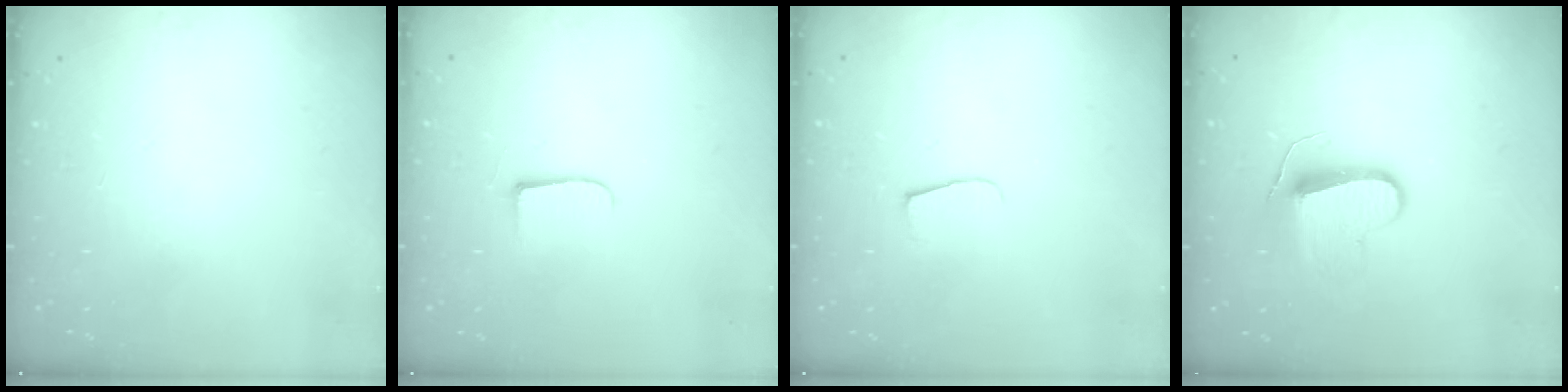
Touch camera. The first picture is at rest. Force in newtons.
{"total": 6.1, "press": 6.1, "slide": 0.6}
{"total": 5.3, "press": 5.2, "slide": 0.4}
{"total": 11.2, "press": 11.1, "slide": 0.8}